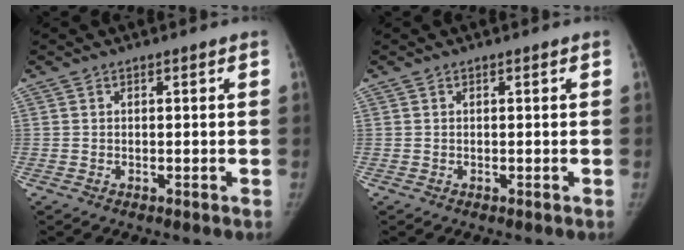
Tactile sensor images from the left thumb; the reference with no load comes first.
{"total": 0.0}